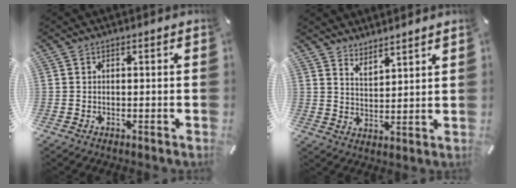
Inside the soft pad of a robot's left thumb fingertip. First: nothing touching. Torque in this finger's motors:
{"motor_torque": [0.12, -0.44, 0.02, -0.13, 0.03]}